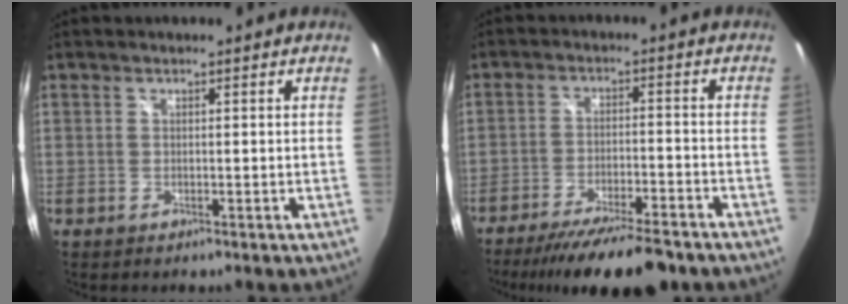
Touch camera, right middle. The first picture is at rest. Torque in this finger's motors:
{"motor_torque": [1.07, -1.07, 0.29, 0.13]}